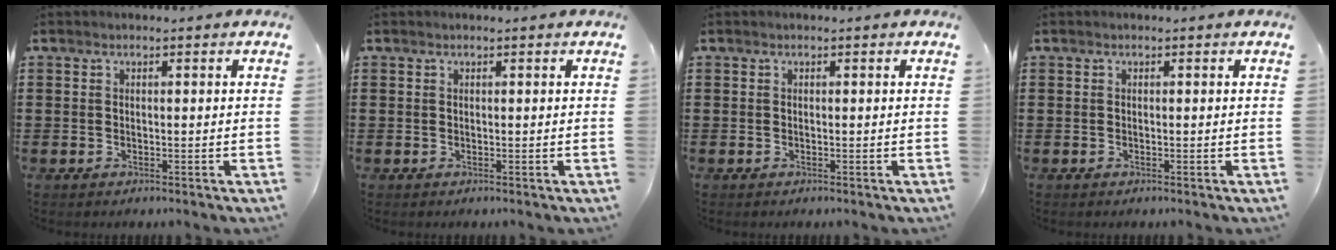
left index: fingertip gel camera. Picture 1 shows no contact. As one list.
[{"total": 0.0}, {"total": 0.0}, {"total": 0.0}]